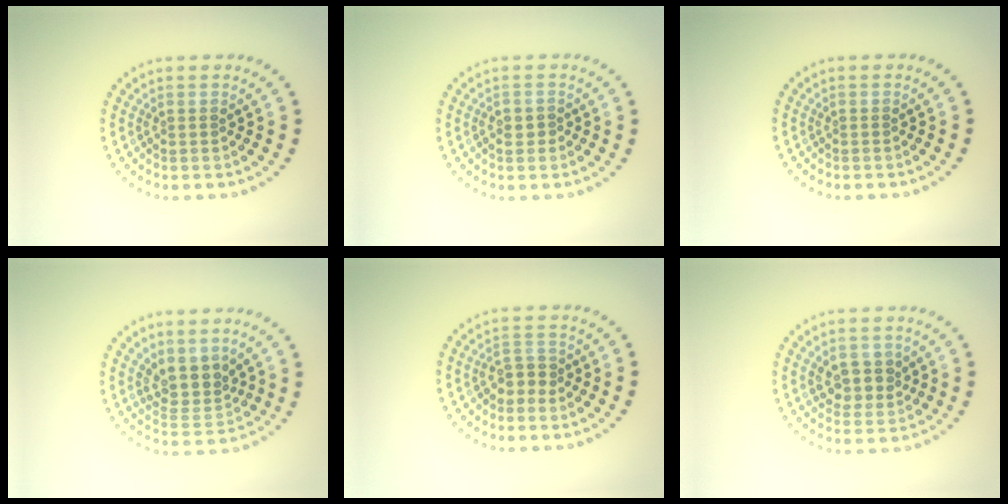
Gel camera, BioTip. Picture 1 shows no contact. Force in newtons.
{"total": 0.8, "press": 0.7, "slide": 0.4}
{"total": 0.0}
{"total": 3.3, "press": 2.5, "slide": 2.1}
{"total": 1.8, "press": 1.6, "slide": 0.9}
{"total": 2.9, "press": 2.8, "slide": 0.9}